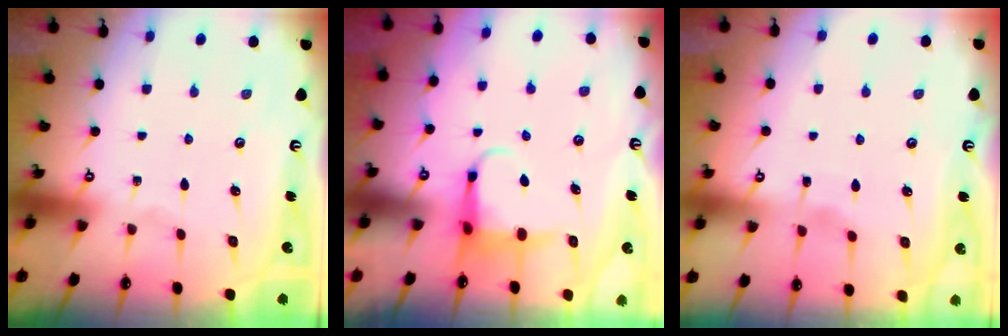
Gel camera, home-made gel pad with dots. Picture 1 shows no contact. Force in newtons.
{"total": 4.8, "press": 4.8, "slide": 0.7}
{"total": 2.6, "press": 2.6, "slide": 0.4}